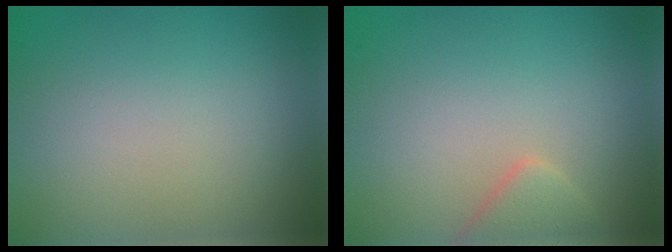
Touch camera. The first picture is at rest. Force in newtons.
{"total": 2.3, "press": 2.3, "slide": 0.2}